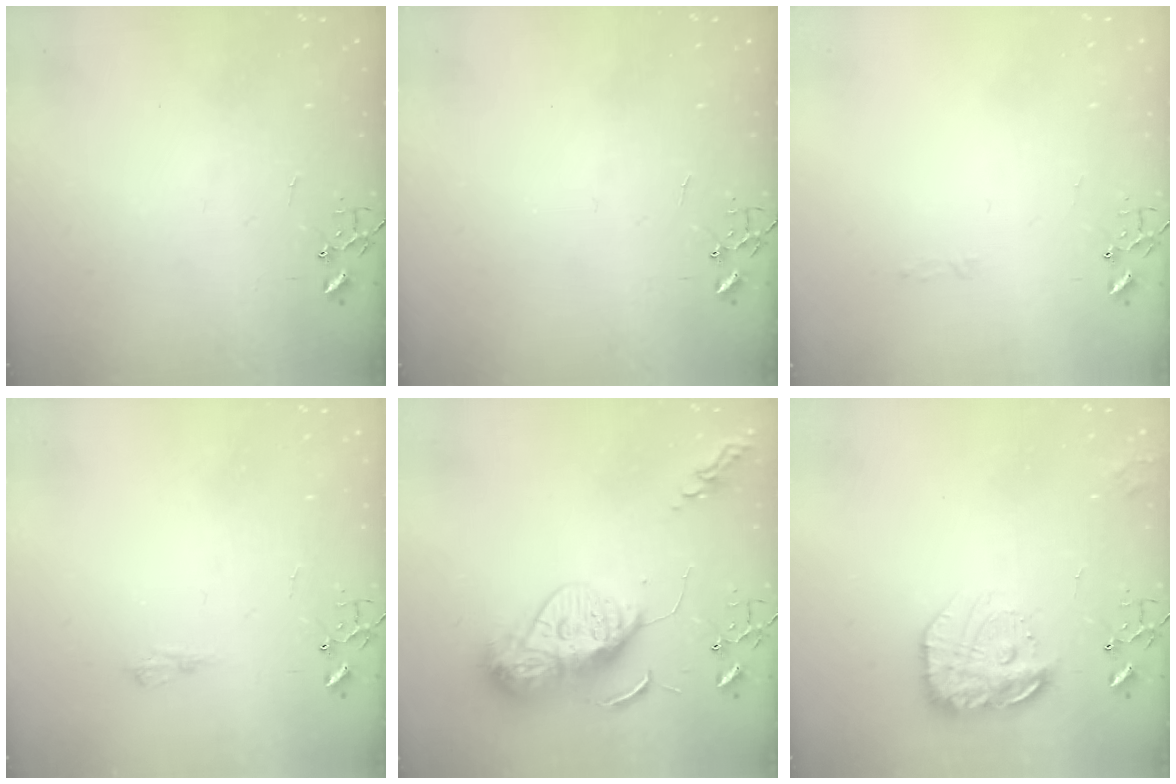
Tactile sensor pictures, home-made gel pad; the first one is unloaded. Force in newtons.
{"total": 0.0}
{"total": 2.8, "press": 2.8, "slide": 0.4}
{"total": 5.8, "press": 5.8, "slide": 0.7}
{"total": 12.9, "press": 12.8, "slide": 1.3}
{"total": 17.1, "press": 17.0, "slide": 1.2}